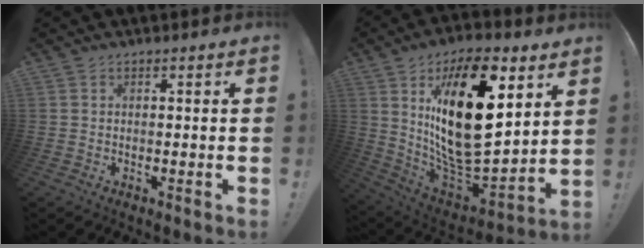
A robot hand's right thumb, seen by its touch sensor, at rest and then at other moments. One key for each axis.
{"total": 27.7, "fx": 8.7, "fy": 13.2, "fz": 22.7, "tx": -0.416, "ty": -0.054, "tz": 0.157}